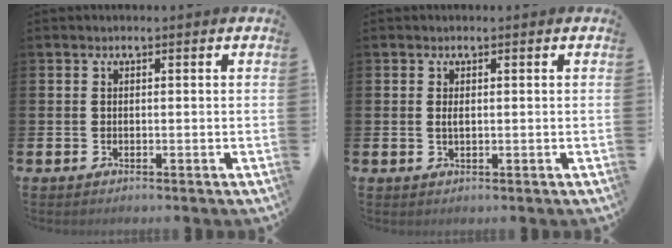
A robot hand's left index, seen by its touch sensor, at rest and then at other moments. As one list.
[{"total": 0.8, "force": [0.2, 0.3, 0.7], "torque": [-0.008, 0.001, 0.001]}]